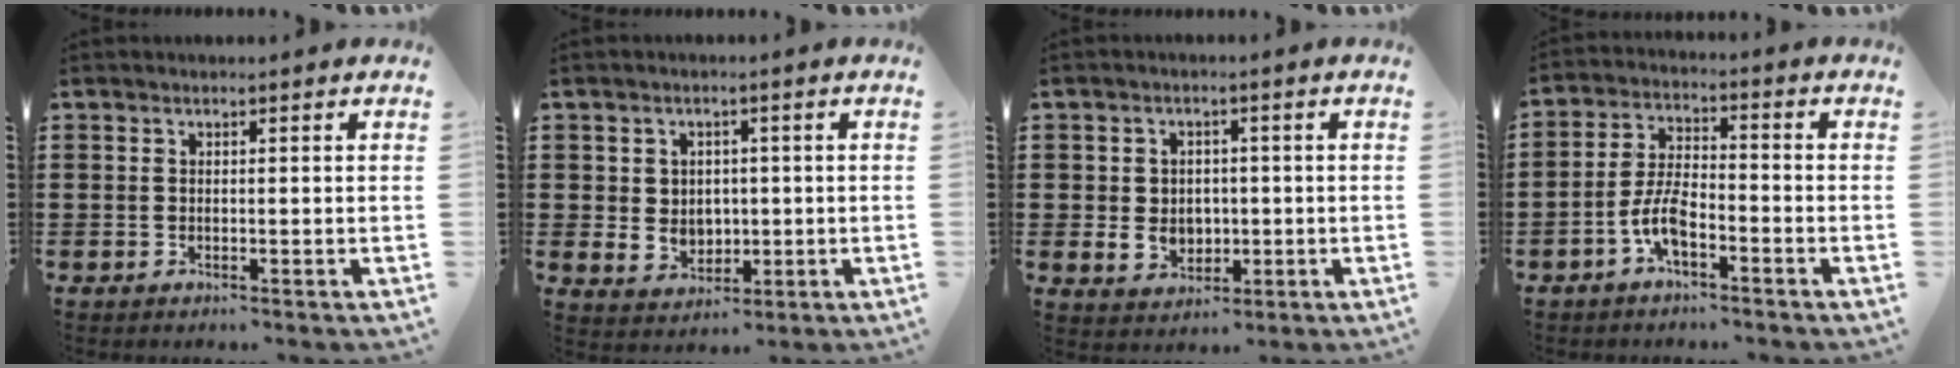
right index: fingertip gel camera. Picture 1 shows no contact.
{"total": 3.3, "force": [0.9, 3.1, 0.7], "torque": [-0.020, 0.006, 0.013]}
{"total": 3.6, "force": [-0.1, 3.3, 1.4], "torque": [-0.031, 0.007, -0.006]}
{"total": 6.0, "force": [-3.2, 2.3, 4.6], "torque": [-0.119, -0.003, -0.068]}